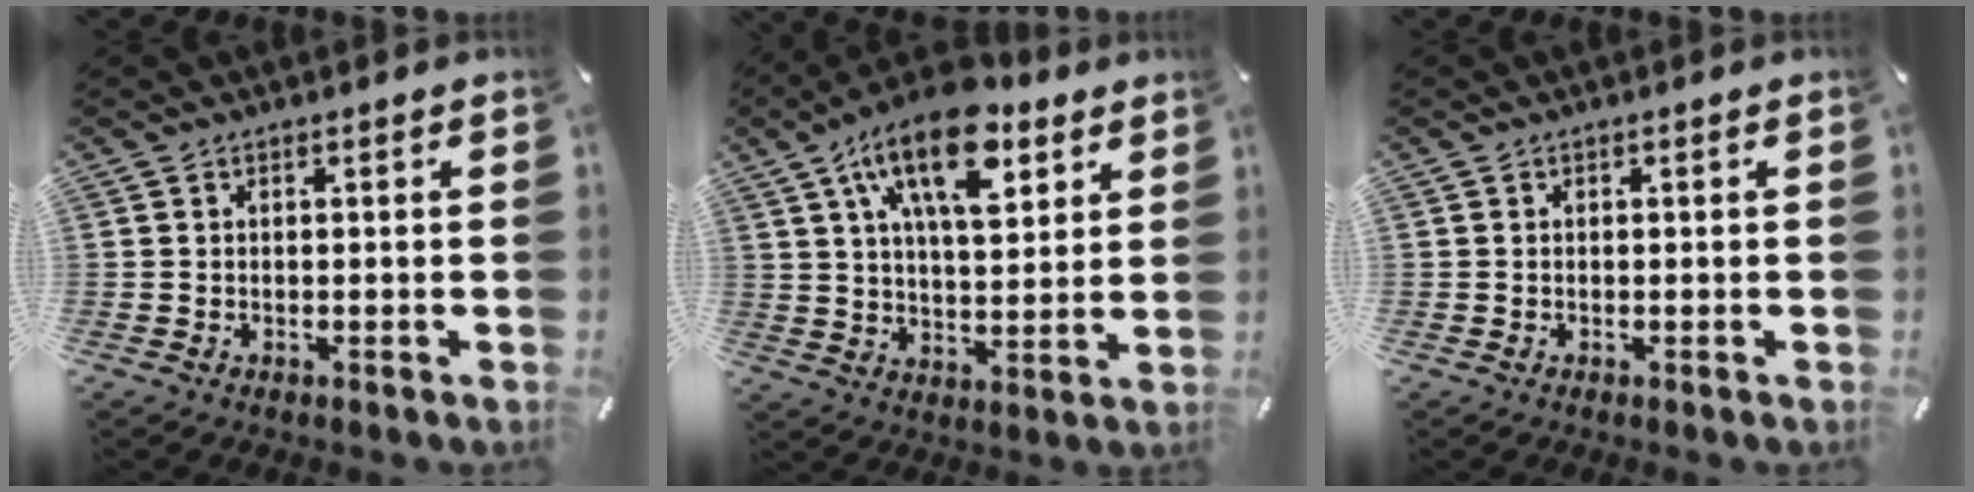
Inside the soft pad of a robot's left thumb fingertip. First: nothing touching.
{"total": 16.7, "force": [9.6, 7.9, 11.3], "torque": [-0.189, -0.031, 0.163]}
{"total": 0.0}